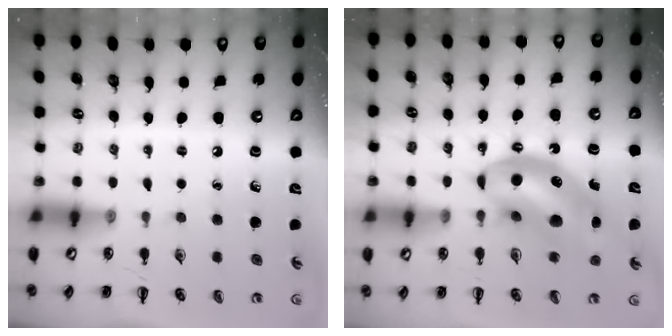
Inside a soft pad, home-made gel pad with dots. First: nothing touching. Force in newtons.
{"total": 14.2, "press": 13.7, "slide": 3.6}